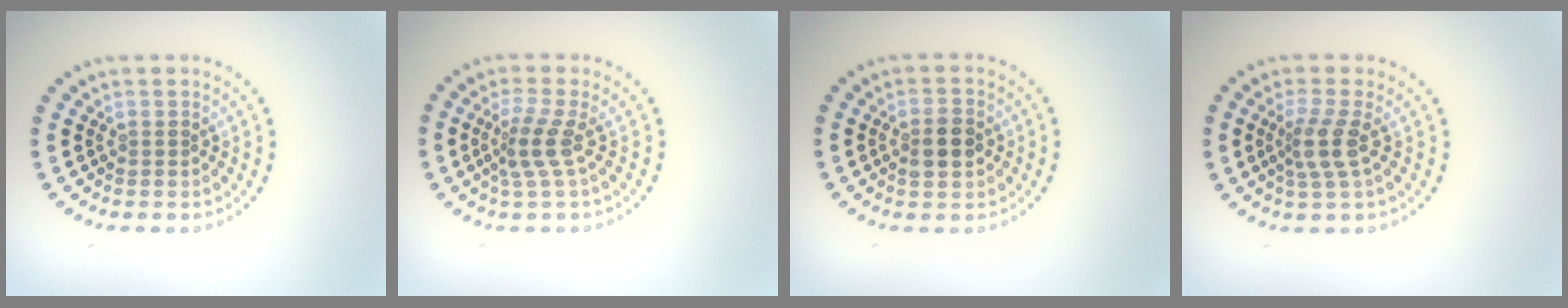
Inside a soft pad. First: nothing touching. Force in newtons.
{"total": 2.6, "press": 1.9, "slide": 1.8}
{"total": 2.7, "press": 2.7, "slide": 0.2}
{"total": 2.7, "press": 2.1, "slide": 1.7}